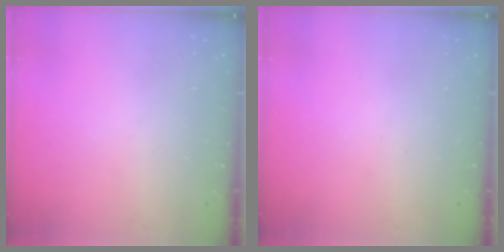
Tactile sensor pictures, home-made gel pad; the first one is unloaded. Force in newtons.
{"total": 0.0}